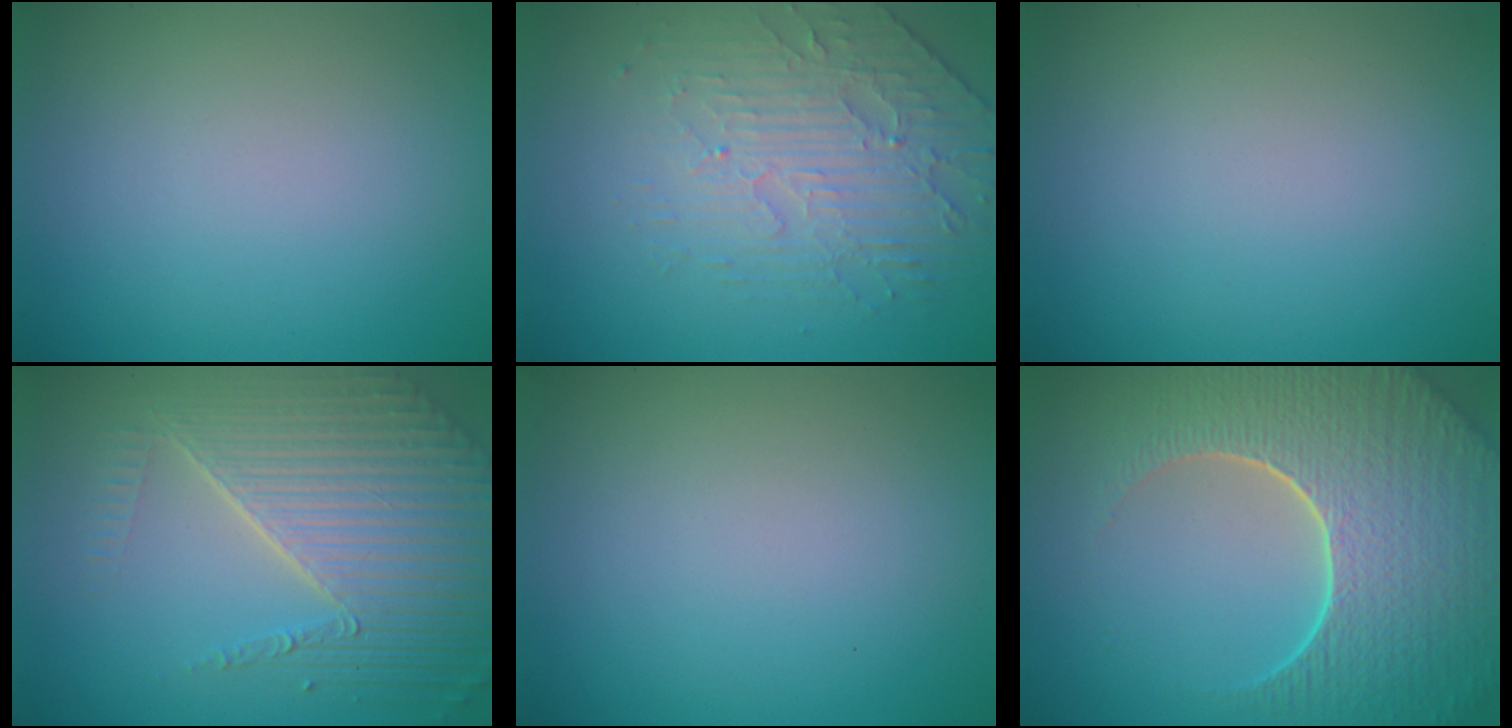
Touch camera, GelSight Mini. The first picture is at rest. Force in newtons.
{"total": 4.7, "press": 3.5, "slide": 3.1}
{"total": 0.0}
{"total": 8.0, "press": 5.5, "slide": 5.9}
{"total": 0.0}
{"total": 9.3, "press": 6.7, "slide": 6.5}